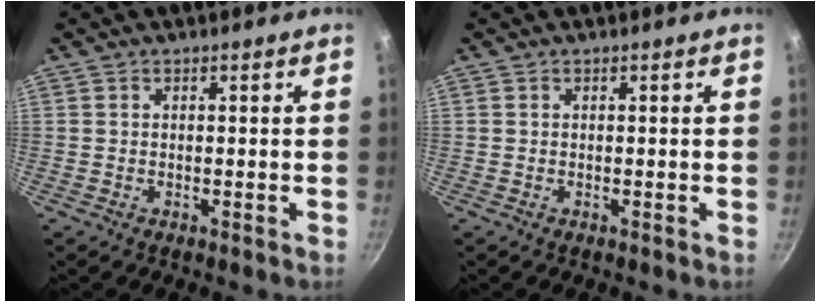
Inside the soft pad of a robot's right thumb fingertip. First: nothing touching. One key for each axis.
{"total": 0.0}